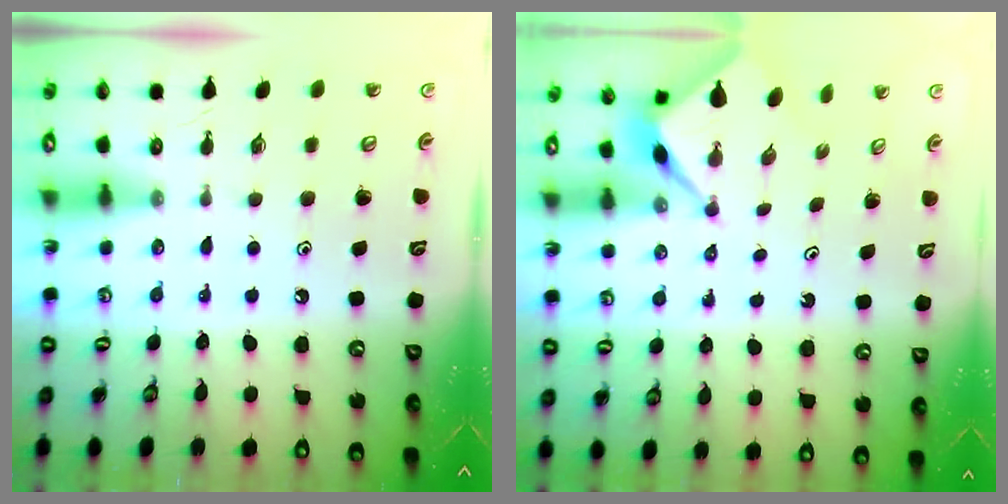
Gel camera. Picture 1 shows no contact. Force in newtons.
{"total": 2.7, "press": 2.7, "slide": 0.0}